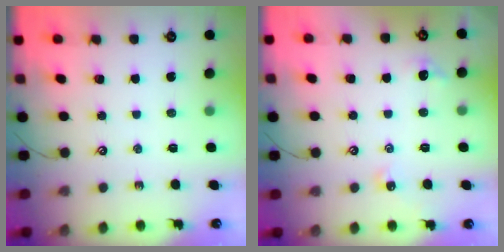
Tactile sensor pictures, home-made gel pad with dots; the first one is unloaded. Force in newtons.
{"total": 2.7, "press": 2.6, "slide": 0.5}